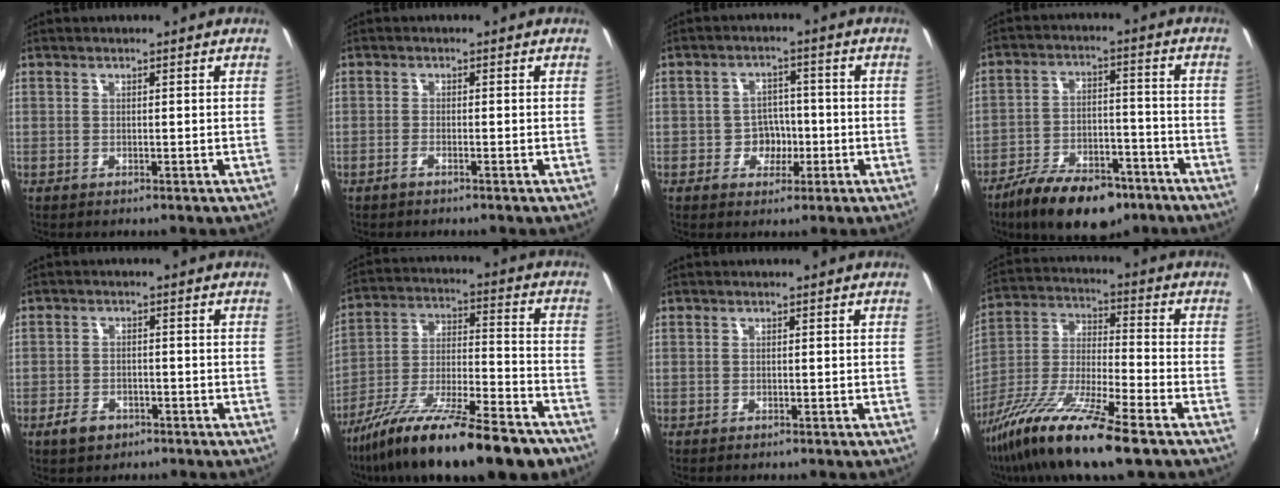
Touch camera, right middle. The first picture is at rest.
{"total": 1.0, "force": [-0.8, 0.0, 0.5], "torque": [-0.016, 0.000, -0.021]}
{"total": 4.5, "force": [-1.5, 4.0, 1.5], "torque": [-0.026, 0.010, -0.019]}
{"total": 16.3, "force": [-11.5, 6.9, 9.2], "torque": [-0.182, -0.017, -0.179]}
{"total": 4.2, "force": [-2.7, 2.6, 1.9], "torque": [-0.051, 0.000, -0.043]}
{"total": 23.0, "force": [-16.2, 5.6, 15.3], "torque": [-0.272, -0.038, -0.256]}
{"total": 0.0}
{"total": 18.9, "force": [-12.7, 2.7, 13.8], "torque": [-0.272, -0.032, -0.235]}